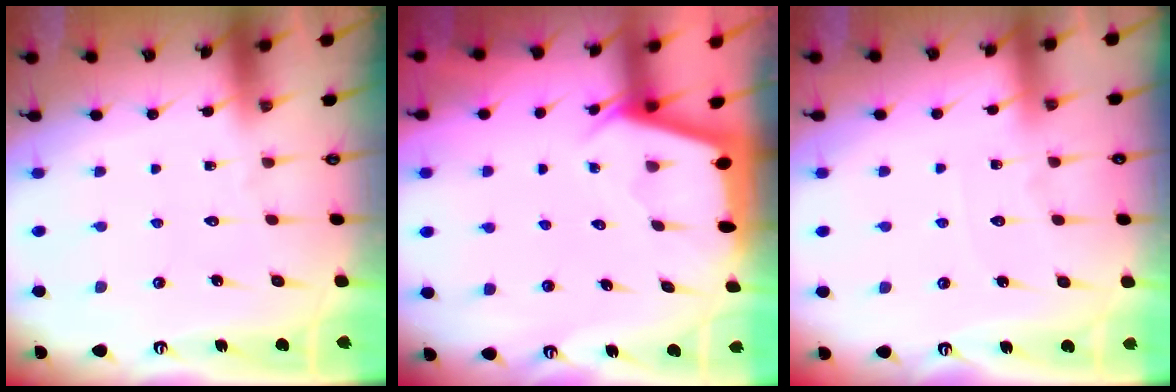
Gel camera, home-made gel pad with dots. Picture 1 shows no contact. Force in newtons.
{"total": 2.4, "press": 2.4, "slide": 0.2}
{"total": 4.1, "press": 4.1, "slide": 0.6}